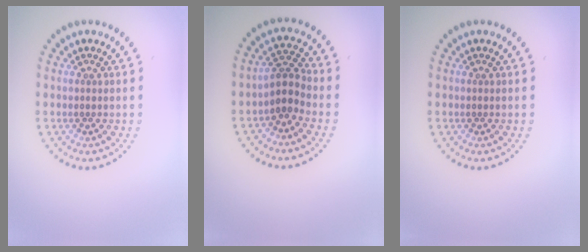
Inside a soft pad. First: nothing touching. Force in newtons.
{"total": 2.6, "press": 2.0, "slide": 1.6}
{"total": 0.0}